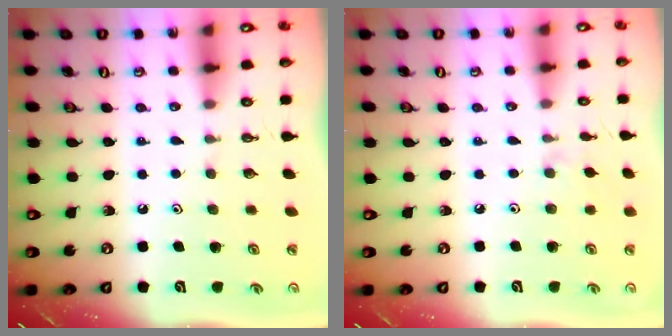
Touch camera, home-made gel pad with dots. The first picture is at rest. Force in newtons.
{"total": 1.1, "press": 1.0, "slide": 0.4}